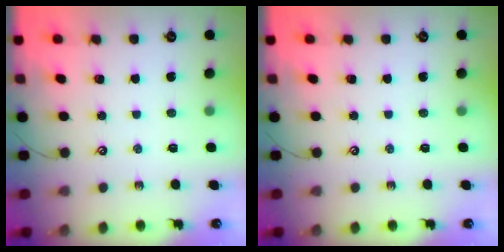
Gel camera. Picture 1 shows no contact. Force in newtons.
{"total": 0.0}